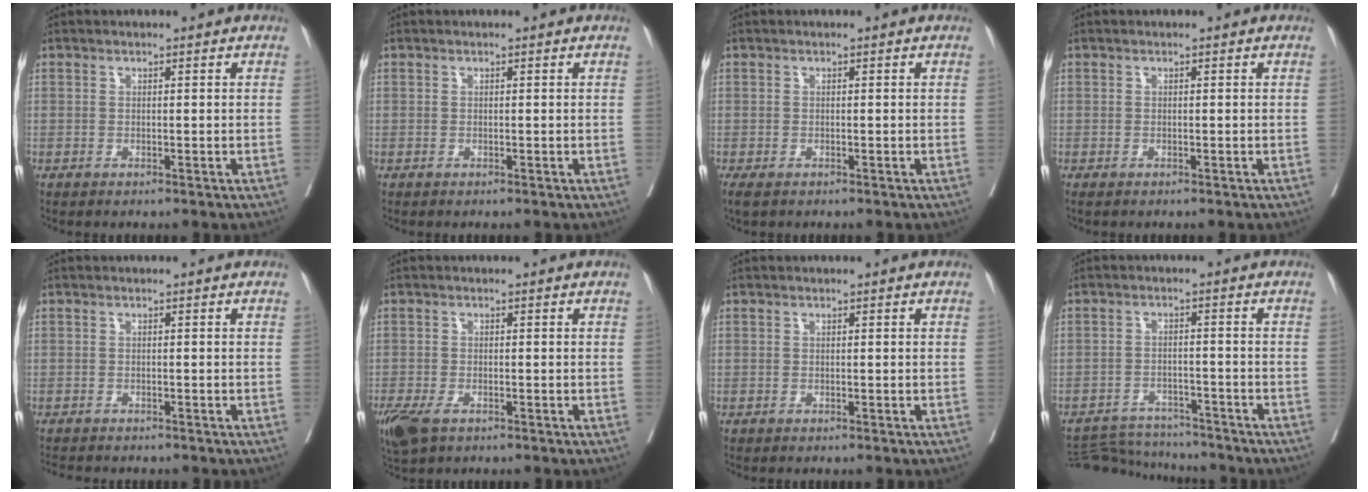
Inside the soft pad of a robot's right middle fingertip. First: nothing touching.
{"total": 0.0}
{"total": 2.5, "force": [-1.8, 1.1, 1.3], "torque": [-0.030, -0.011, -0.028]}
{"total": 0.5, "force": [-0.5, 0.0, 0.2], "torque": [-0.010, -0.004, -0.010]}
{"total": 4.0, "force": [-3.6, 1.2, 1.4], "torque": [-0.022, -0.006, -0.050]}
{"total": 6.6, "force": [-3.9, 3.4, 4.1], "torque": [-0.095, -0.015, -0.068]}
{"total": 0.0}
{"total": 8.7, "force": [-8.6, 1.0, 0.3], "torque": [-0.010, 0.000, -0.135]}